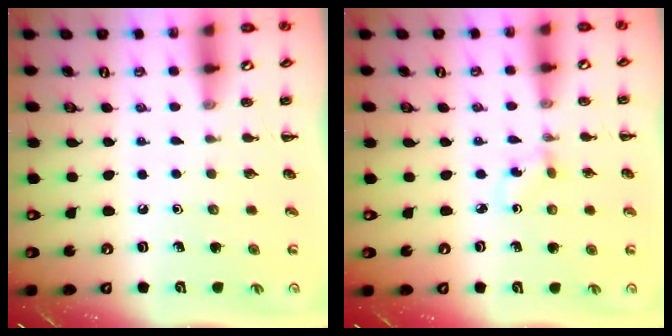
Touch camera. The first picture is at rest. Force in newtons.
{"total": 1.0, "press": 0.8, "slide": 0.6}